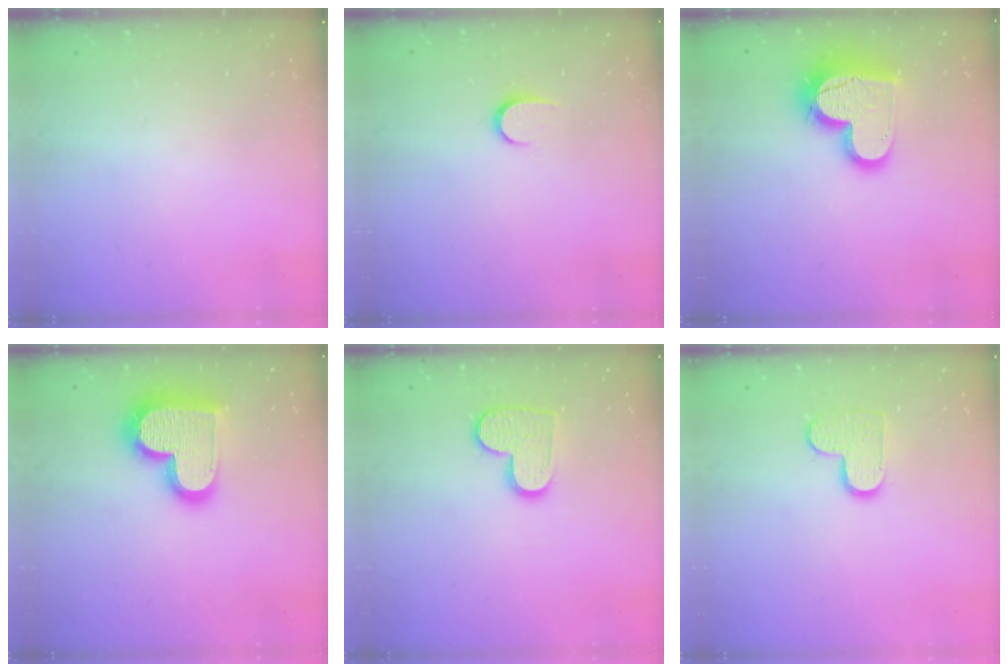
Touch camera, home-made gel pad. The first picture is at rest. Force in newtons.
{"total": 5.4, "press": 5.4, "slide": 0.6}
{"total": 17.7, "press": 17.6, "slide": 1.5}
{"total": 20.7, "press": 20.7, "slide": 1.5}
{"total": 9.6, "press": 9.6, "slide": 0.6}
{"total": 8.3, "press": 8.2, "slide": 0.5}